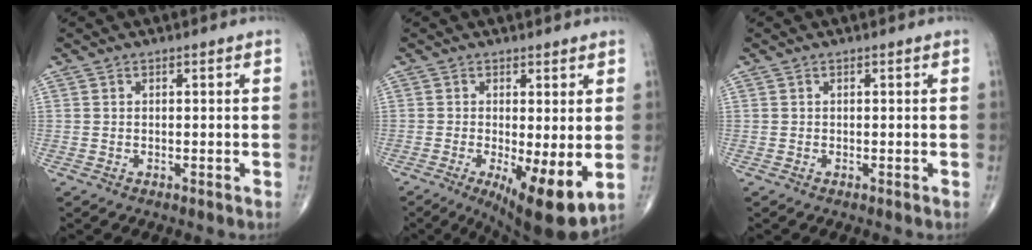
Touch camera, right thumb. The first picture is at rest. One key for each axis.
{"total": 10.8, "fx": -2.0, "fy": 3.1, "fz": 10.1, "tx": -0.155, "ty": -0.028, "tz": -0.024}
{"total": 0.0}